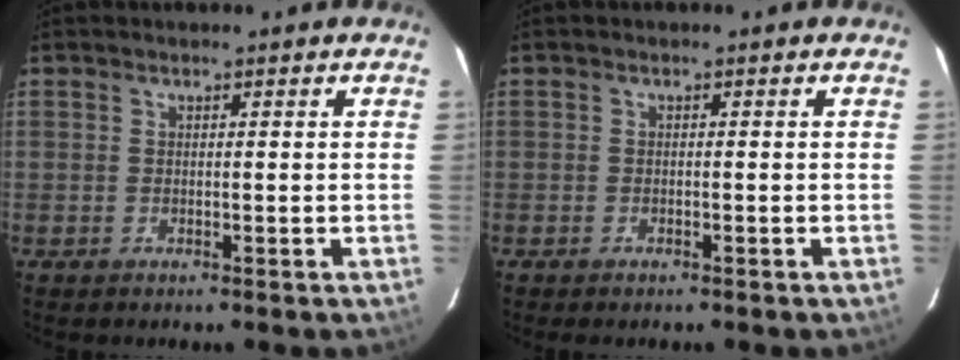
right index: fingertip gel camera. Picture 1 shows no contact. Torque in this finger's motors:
{"motor_torque": [0.25, -0.22, 0.03, 0.00]}